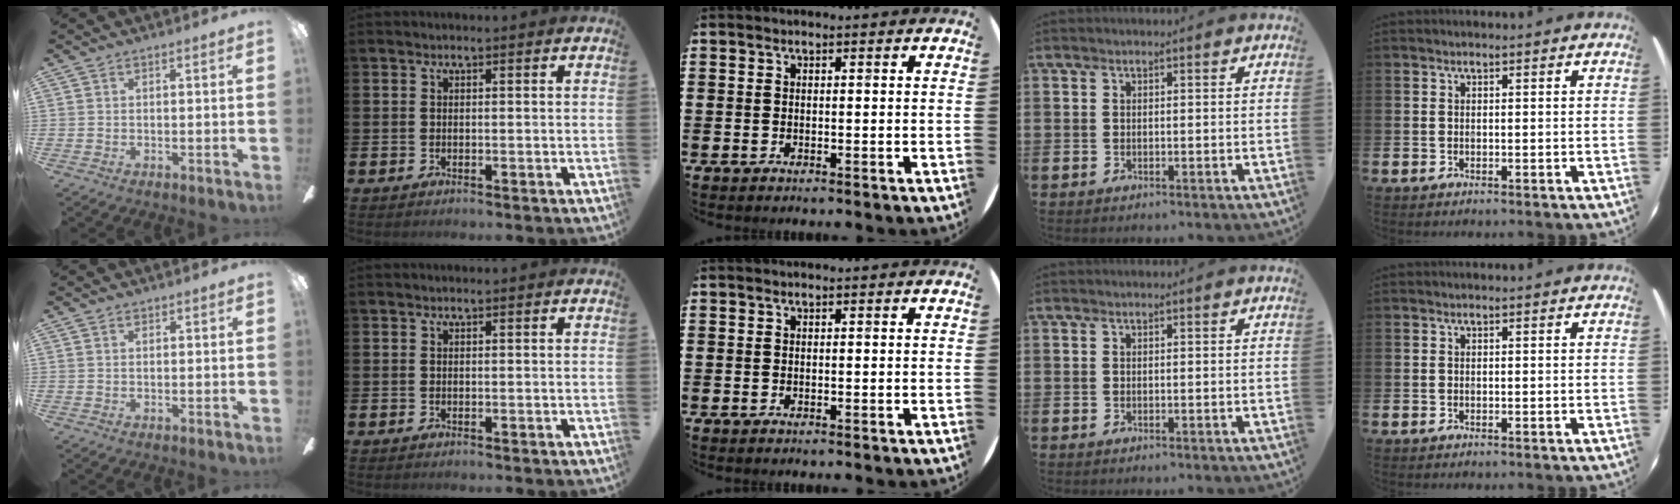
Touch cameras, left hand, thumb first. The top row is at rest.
{"thumb": {"total": 0.6, "force": [0.4, 0.3, 0.3], "torque": [-0.008, 0.001, 0.006]}}